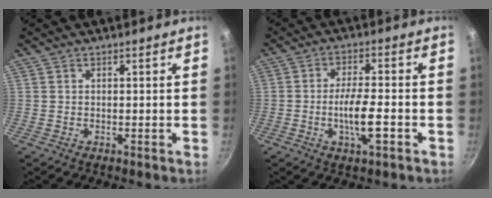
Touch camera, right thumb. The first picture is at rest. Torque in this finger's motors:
{"motor_torque": [3.12, 1.89, 1.51, -1.26, 0.62]}